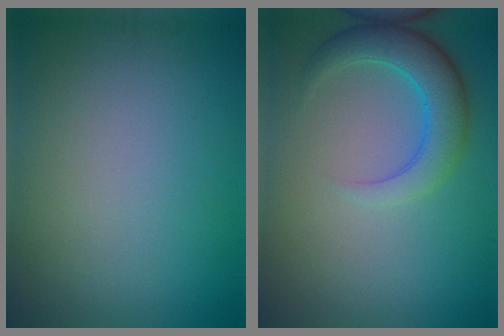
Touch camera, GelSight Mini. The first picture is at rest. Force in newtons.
{"total": 4.6, "press": 4.6, "slide": 0.2}